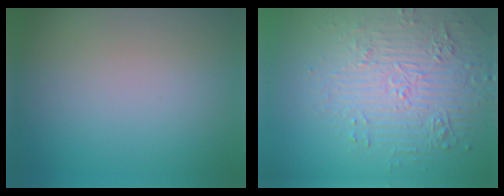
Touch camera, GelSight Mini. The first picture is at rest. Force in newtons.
{"total": 6.0, "press": 4.8, "slide": 3.6}